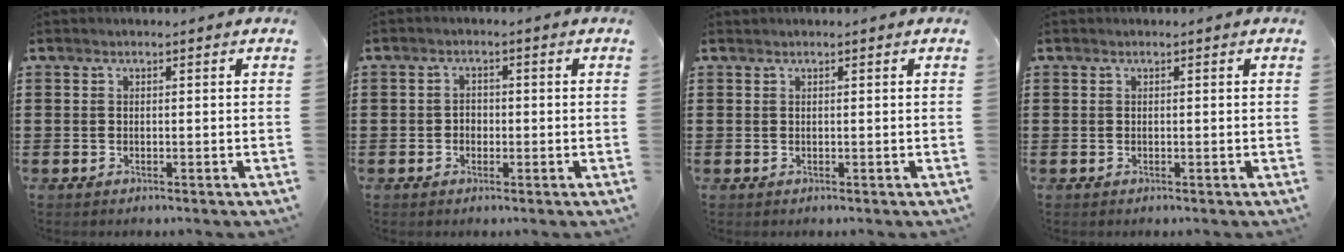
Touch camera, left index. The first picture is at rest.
{"total": 1.6, "force": [-0.5, 1.3, 0.8], "torque": [-0.017, 0.004, -0.013]}
{"total": 0.0}
{"total": 0.0}